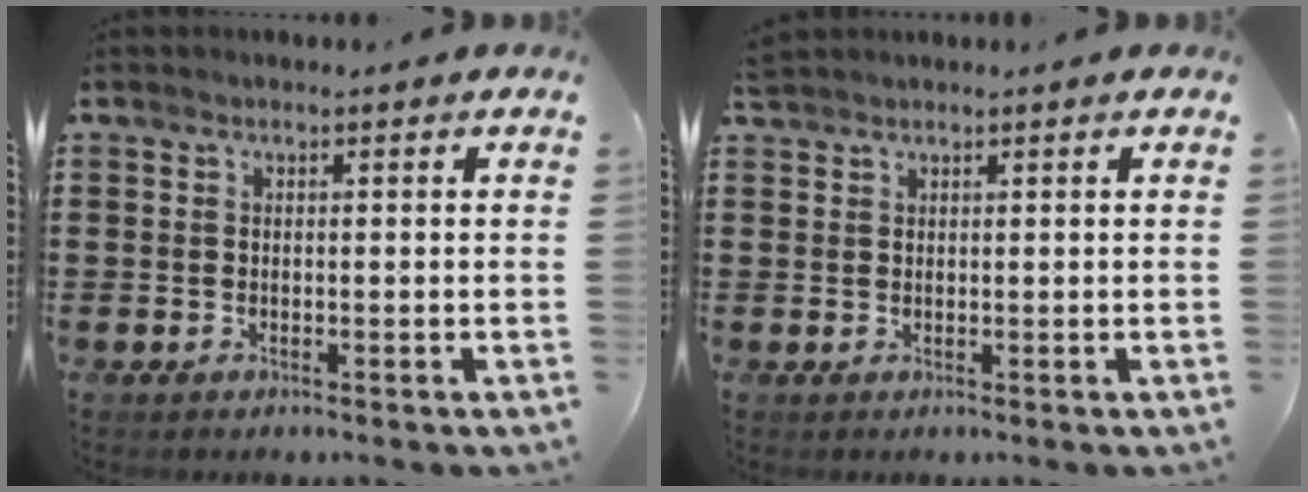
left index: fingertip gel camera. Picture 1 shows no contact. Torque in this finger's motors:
{"motor_torque": [-0.04, -0.02, 0.00, -0.01]}